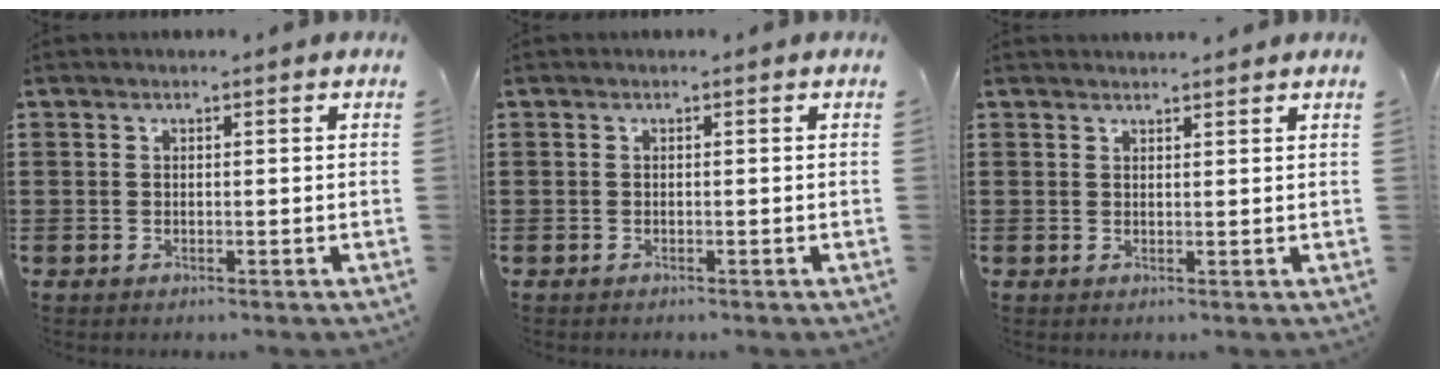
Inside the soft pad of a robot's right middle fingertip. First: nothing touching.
{"total": 0.0}
{"total": 1.1, "force": [1.1, 0.0, 0.1], "torque": [-0.003, -0.001, 0.021]}